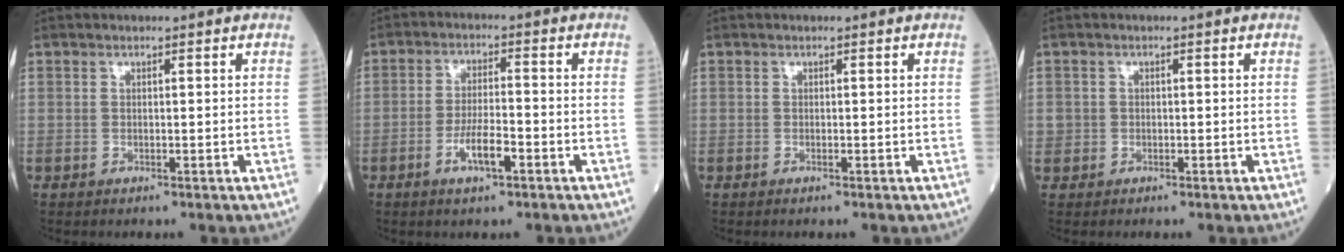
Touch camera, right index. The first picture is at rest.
{"total": 5.3, "force": [-2.4, 1.1, 4.6], "torque": [-0.089, -0.001, -0.045]}
{"total": 0.0}
{"total": 1.4, "force": [-0.1, 1.3, 0.2], "torque": [0.004, 0.004, -0.002]}